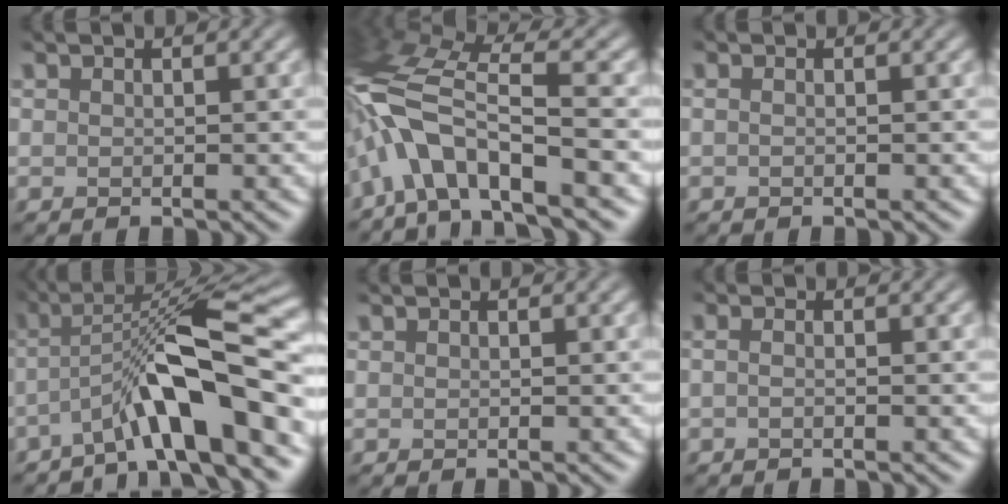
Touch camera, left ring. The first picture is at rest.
{"total": 9.0, "force": [-4.8, 2.9, 7.0], "torque": [-0.138, 0.021, -0.108]}
{"total": 0.0}
{"total": 8.6, "force": [-4.1, 0.8, 7.6], "torque": [-0.107, 0.018, -0.078]}
{"total": 0.0}
{"total": 0.9, "force": [-0.5, 0.2, 0.7], "torque": [-0.013, 0.002, -0.013]}